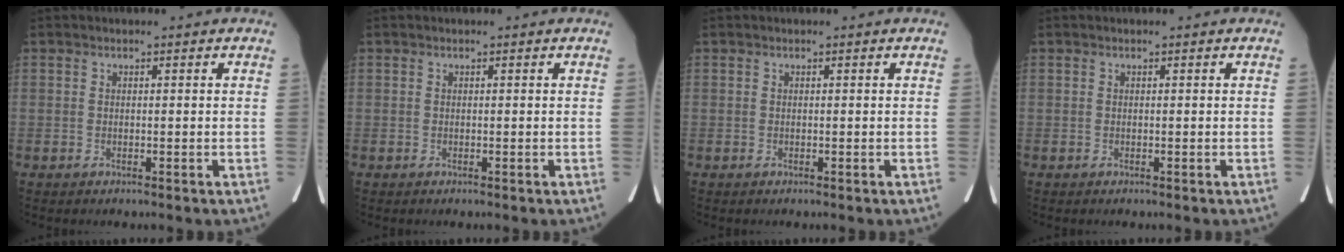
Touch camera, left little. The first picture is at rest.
{"total": 0.0}
{"total": 0.0}
{"total": 0.0}